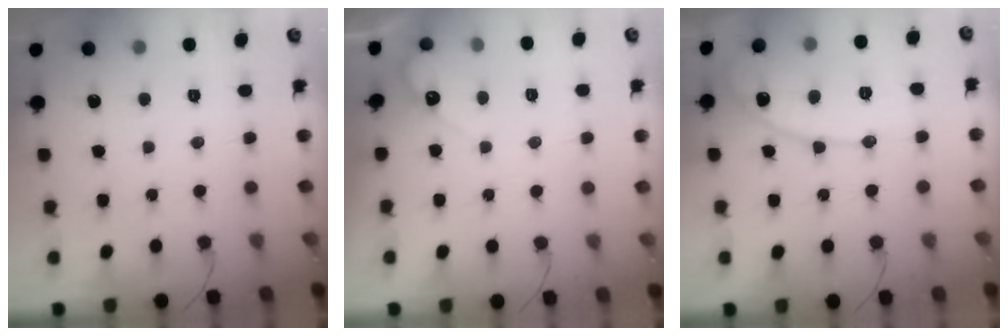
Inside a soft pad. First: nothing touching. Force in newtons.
{"total": 3.7, "press": 3.7, "slide": 0.2}
{"total": 11.3, "press": 11.3, "slide": 0.9}